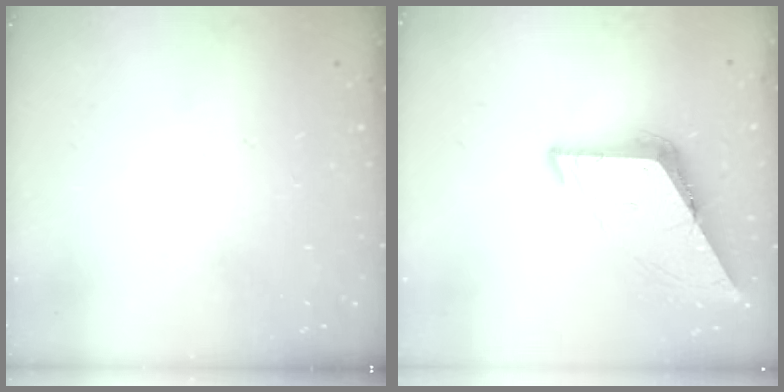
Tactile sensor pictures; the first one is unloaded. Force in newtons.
{"total": 7.8, "press": 7.8, "slide": 0.6}